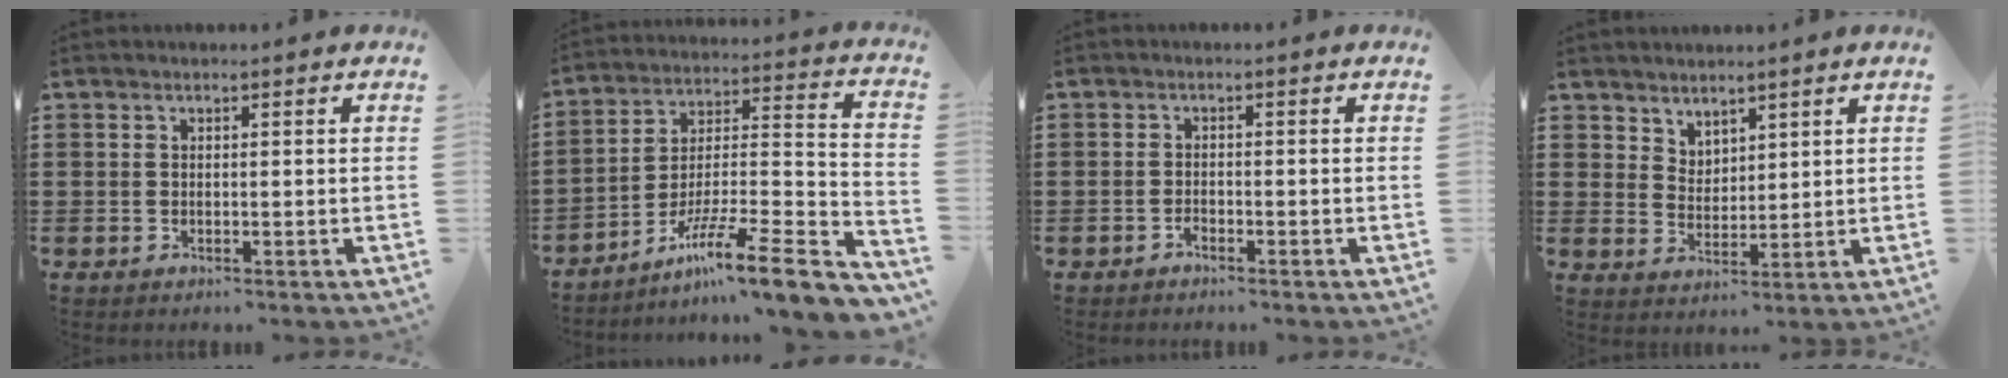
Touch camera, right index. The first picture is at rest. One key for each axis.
{"total": 11.6, "fx": -7.9, "fy": 1.0, "fz": 8.4, "tx": -0.126, "ty": 0.003, "tz": -0.146}
{"total": 1.0, "fx": -0.9, "fy": 0.2, "fz": 0.1, "tx": -0.007, "ty": 0.000, "tz": -0.019}
{"total": 3.5, "fx": 3.2, "fy": 1.6, "fz": -0.3, "tx": -0.005, "ty": -0.003, "tz": 0.062}